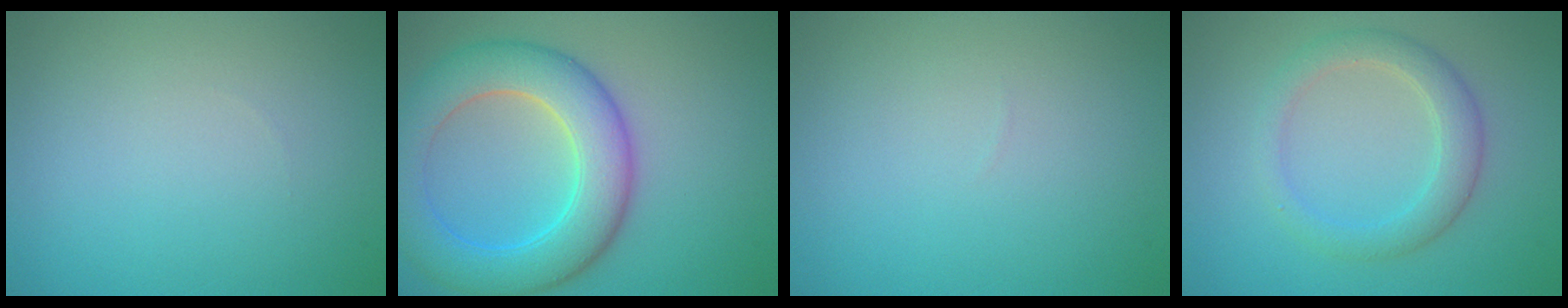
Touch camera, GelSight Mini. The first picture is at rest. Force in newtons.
{"total": 7.9, "press": 7.9, "slide": 0.1}
{"total": 0.0}
{"total": 3.3, "press": 3.3, "slide": 0.2}